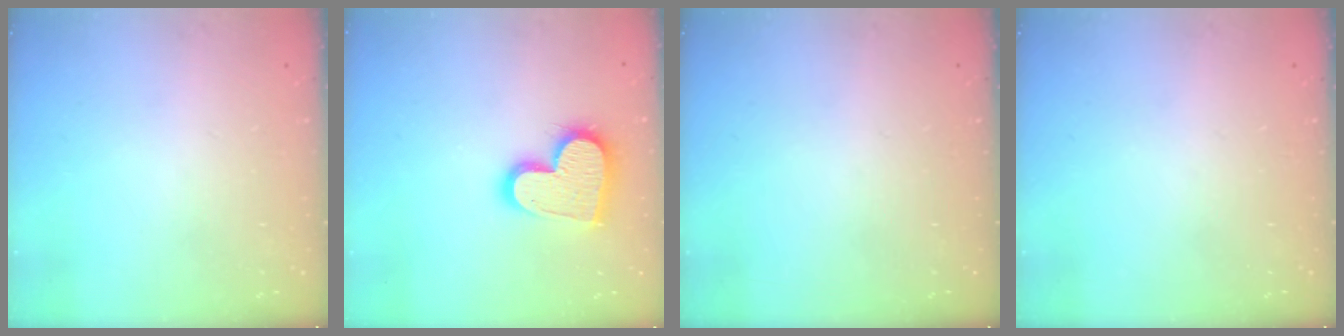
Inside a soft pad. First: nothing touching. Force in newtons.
{"total": 17.0, "press": 16.9, "slide": 1.4}
{"total": 0.0}
{"total": 0.0}